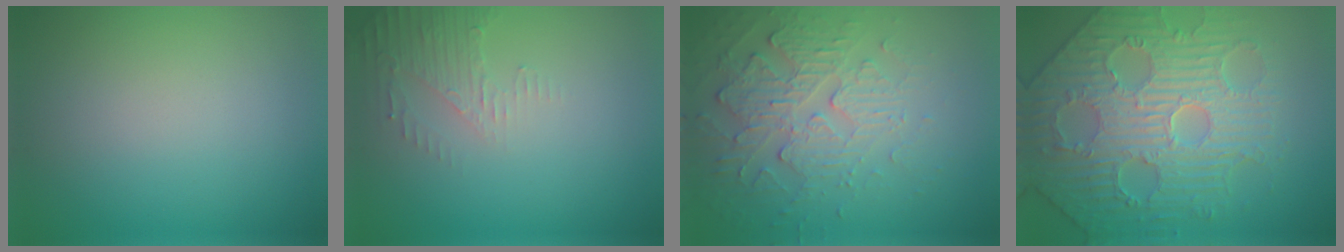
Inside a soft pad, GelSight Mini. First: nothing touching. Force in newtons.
{"total": 2.2, "press": 2.1, "slide": 0.5}
{"total": 4.2, "press": 3.5, "slide": 2.3}
{"total": 6.9, "press": 5.9, "slide": 3.6}